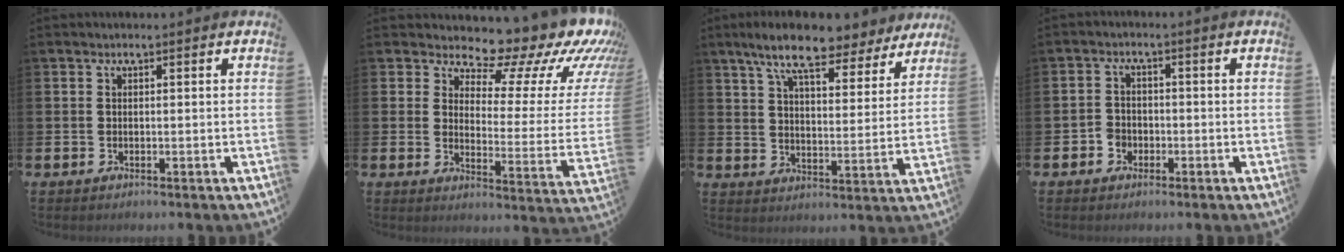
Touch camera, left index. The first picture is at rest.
{"total": 9.4, "force": [8.3, 3.5, 2.6], "torque": [-0.042, -0.090, 0.129]}
{"total": 10.6, "force": [9.1, 2.2, 4.9], "torque": [-0.112, -0.039, 0.159]}
{"total": 2.4, "force": [-1.4, 1.9, 0.2], "torque": [-0.013, 0.005, -0.032]}